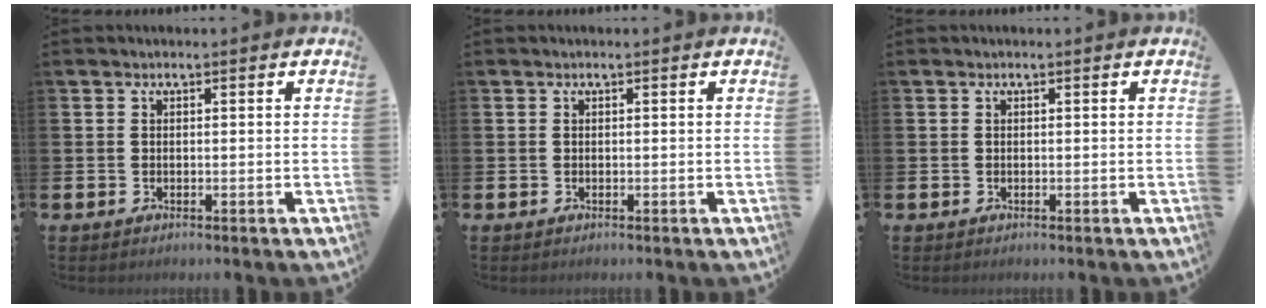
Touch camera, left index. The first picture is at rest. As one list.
[{"total": 0.0}, {"total": 0.0}]